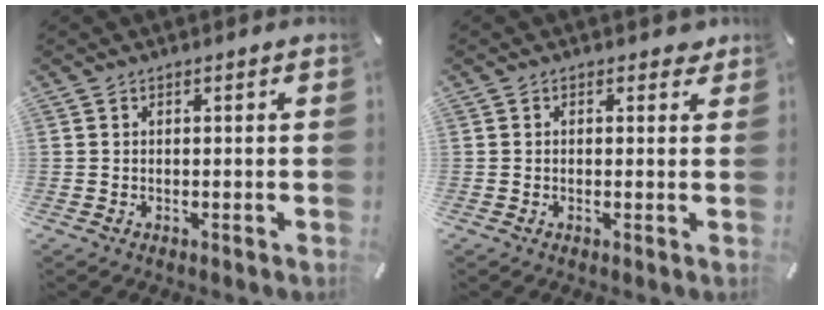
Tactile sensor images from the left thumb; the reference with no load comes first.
{"total": 1.5, "force": [0.7, 1.1, 0.7], "torque": [0.000, 0.000, 0.009]}